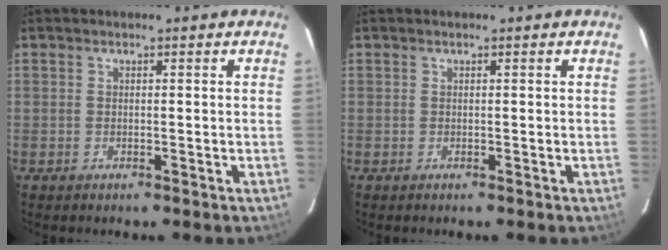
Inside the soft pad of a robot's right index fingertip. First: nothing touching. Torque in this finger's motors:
{"motor_torque": [-0.01, 0.00, 0.00, 0.01]}